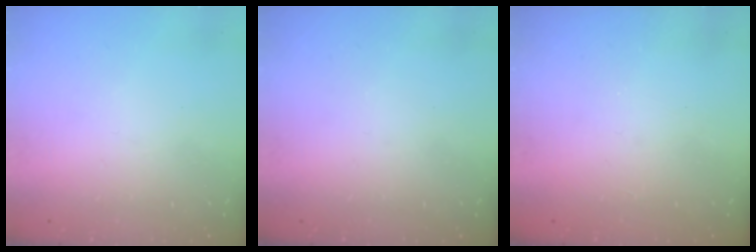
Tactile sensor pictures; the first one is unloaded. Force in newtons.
{"total": 0.0}
{"total": 0.9, "press": 0.9, "slide": 0.2}